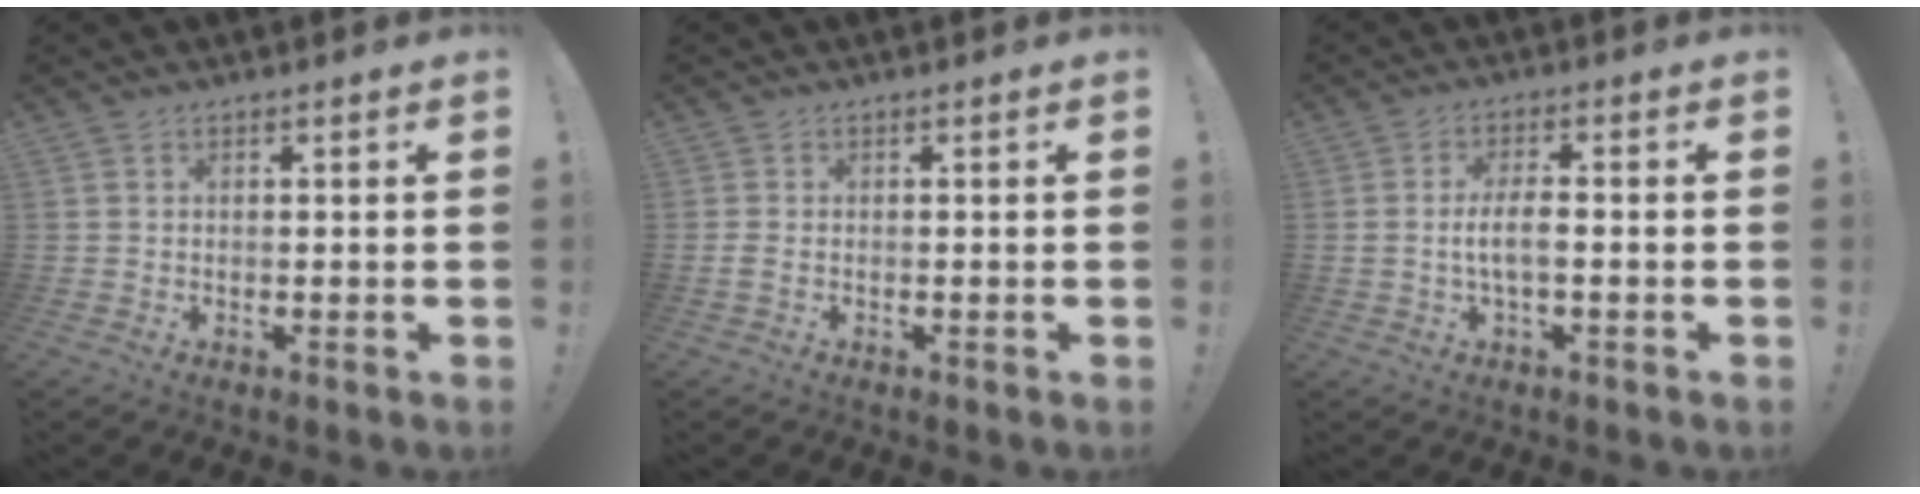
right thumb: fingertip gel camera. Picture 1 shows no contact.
{"total": 1.5, "force": [-0.4, 0.5, 1.3], "torque": [-0.021, 0.000, -0.007]}
{"total": 6.0, "force": [-1.2, 1.7, 5.6], "torque": [-0.114, 0.004, -0.022]}